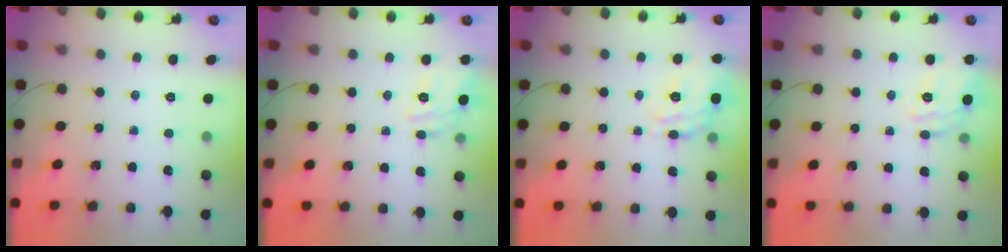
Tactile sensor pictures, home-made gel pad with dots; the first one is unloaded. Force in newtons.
{"total": 7.3, "press": 7.3, "slide": 0.9}
{"total": 17.3, "press": 17.2, "slide": 1.9}
{"total": 8.9, "press": 8.9, "slide": 0.6}